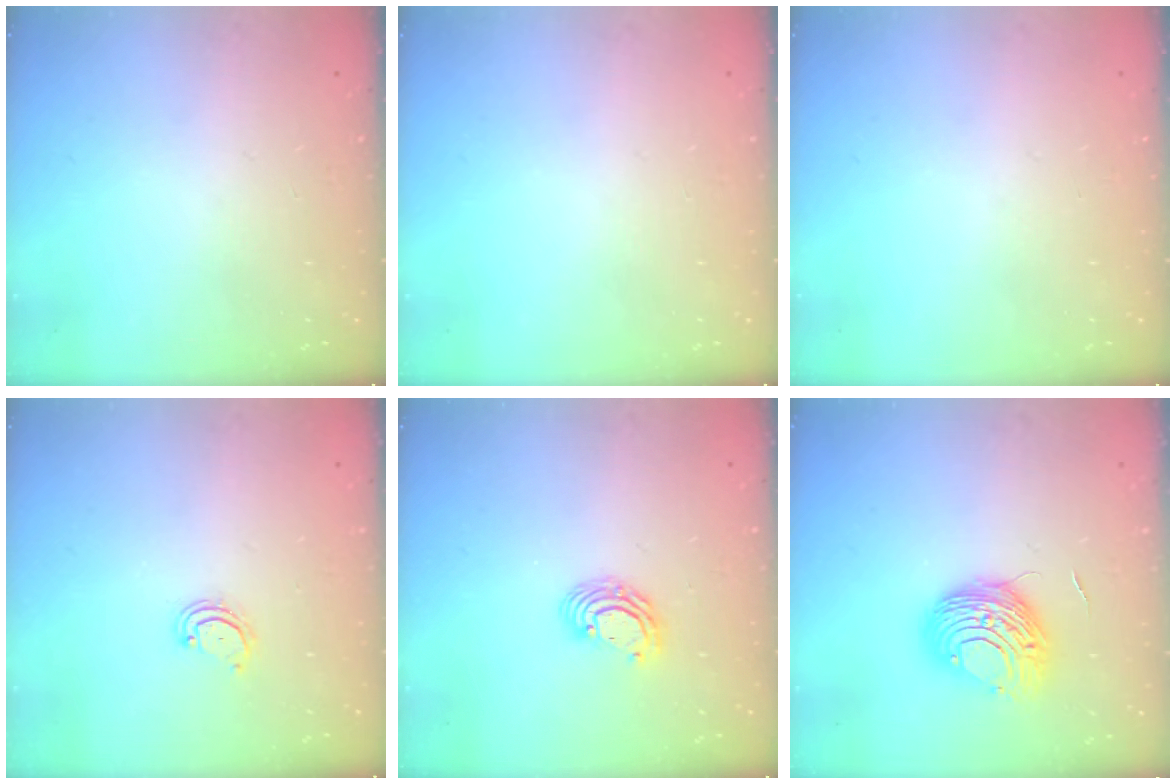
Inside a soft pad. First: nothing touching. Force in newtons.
{"total": 0.0}
{"total": 0.0}
{"total": 2.8, "press": 2.8, "slide": 0.2}
{"total": 6.2, "press": 6.2, "slide": 0.4}
{"total": 10.4, "press": 10.4, "slide": 0.5}